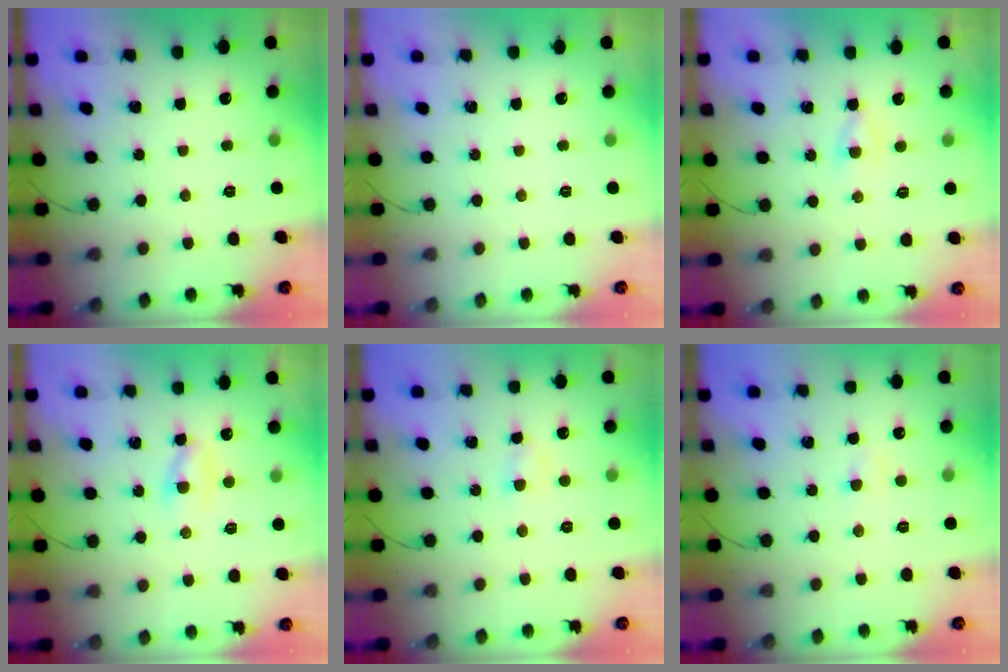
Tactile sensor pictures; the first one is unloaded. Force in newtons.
{"total": 0.0}
{"total": 1.6, "press": 1.5, "slide": 0.6}
{"total": 3.3, "press": 3.1, "slide": 1.2}
{"total": 2.6, "press": 2.4, "slide": 1.1}
{"total": 1.9, "press": 1.7, "slide": 0.8}